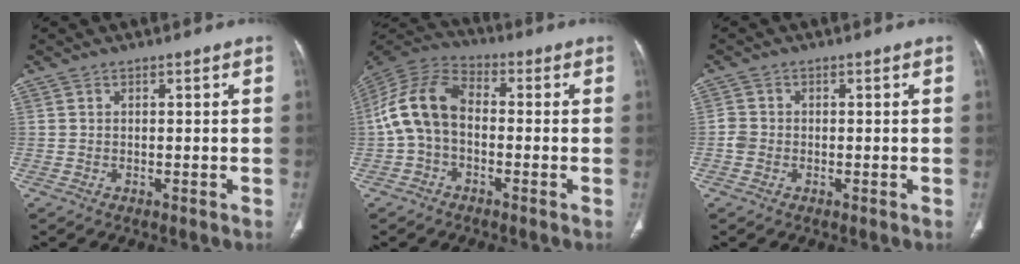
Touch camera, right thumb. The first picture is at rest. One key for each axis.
{"total": 11.8, "fx": -0.9, "fy": 7.7, "fz": 8.8, "tx": -0.174, "ty": 0.036, "tz": -0.029}
{"total": 2.1, "fx": -0.6, "fy": 1.8, "fz": 0.9, "tx": -0.013, "ty": 0.006, "tz": -0.015}